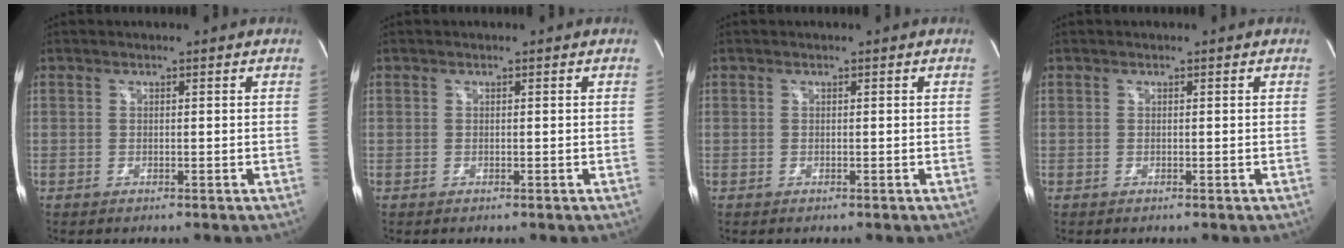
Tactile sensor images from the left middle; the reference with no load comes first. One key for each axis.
{"total": 0.0}
{"total": 0.0}
{"total": 0.0}